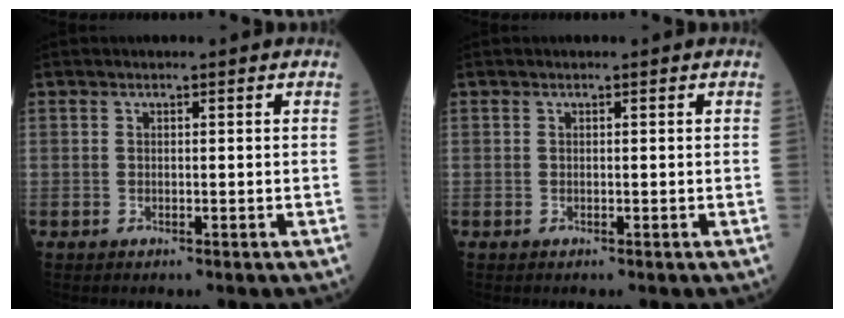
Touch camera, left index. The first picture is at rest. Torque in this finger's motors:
{"motor_torque": [0.01, 0.01, 0.00, 0.00]}